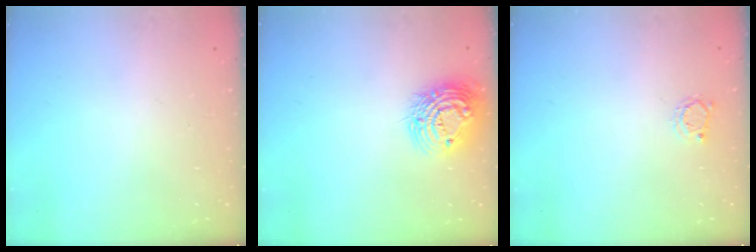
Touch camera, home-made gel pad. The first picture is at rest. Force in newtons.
{"total": 13.9, "press": 13.9, "slide": 1.0}
{"total": 2.6, "press": 2.6, "slide": 0.4}